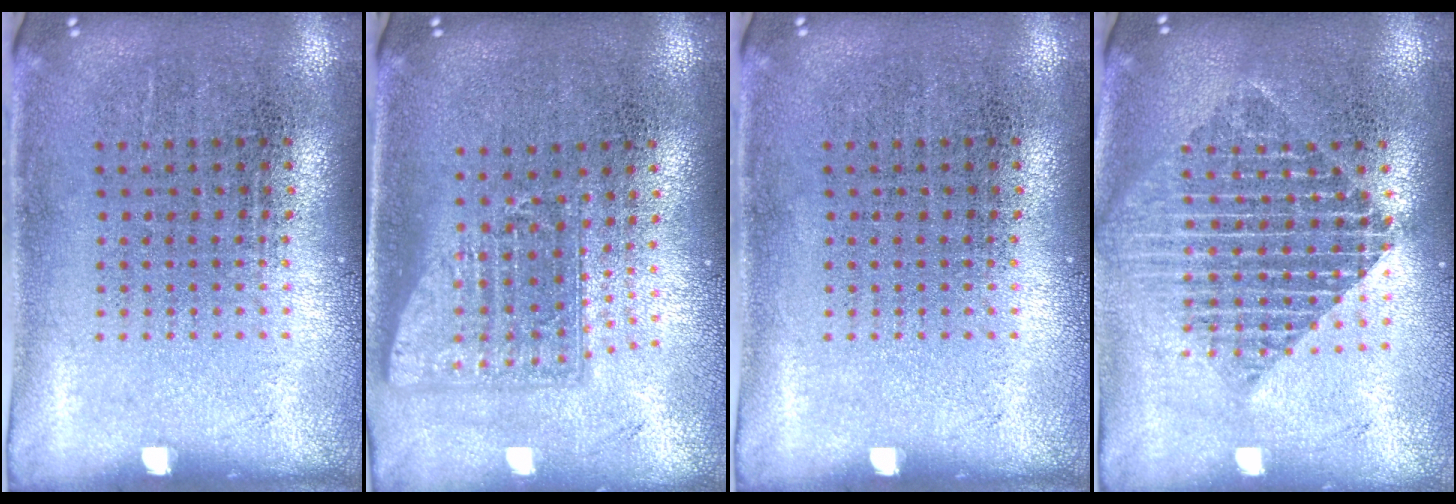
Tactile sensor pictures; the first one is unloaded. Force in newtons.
{"total": 1.6, "press": 1.2, "slide": 1.0}
{"total": 0.0}
{"total": 2.0, "press": 1.6, "slide": 1.2}